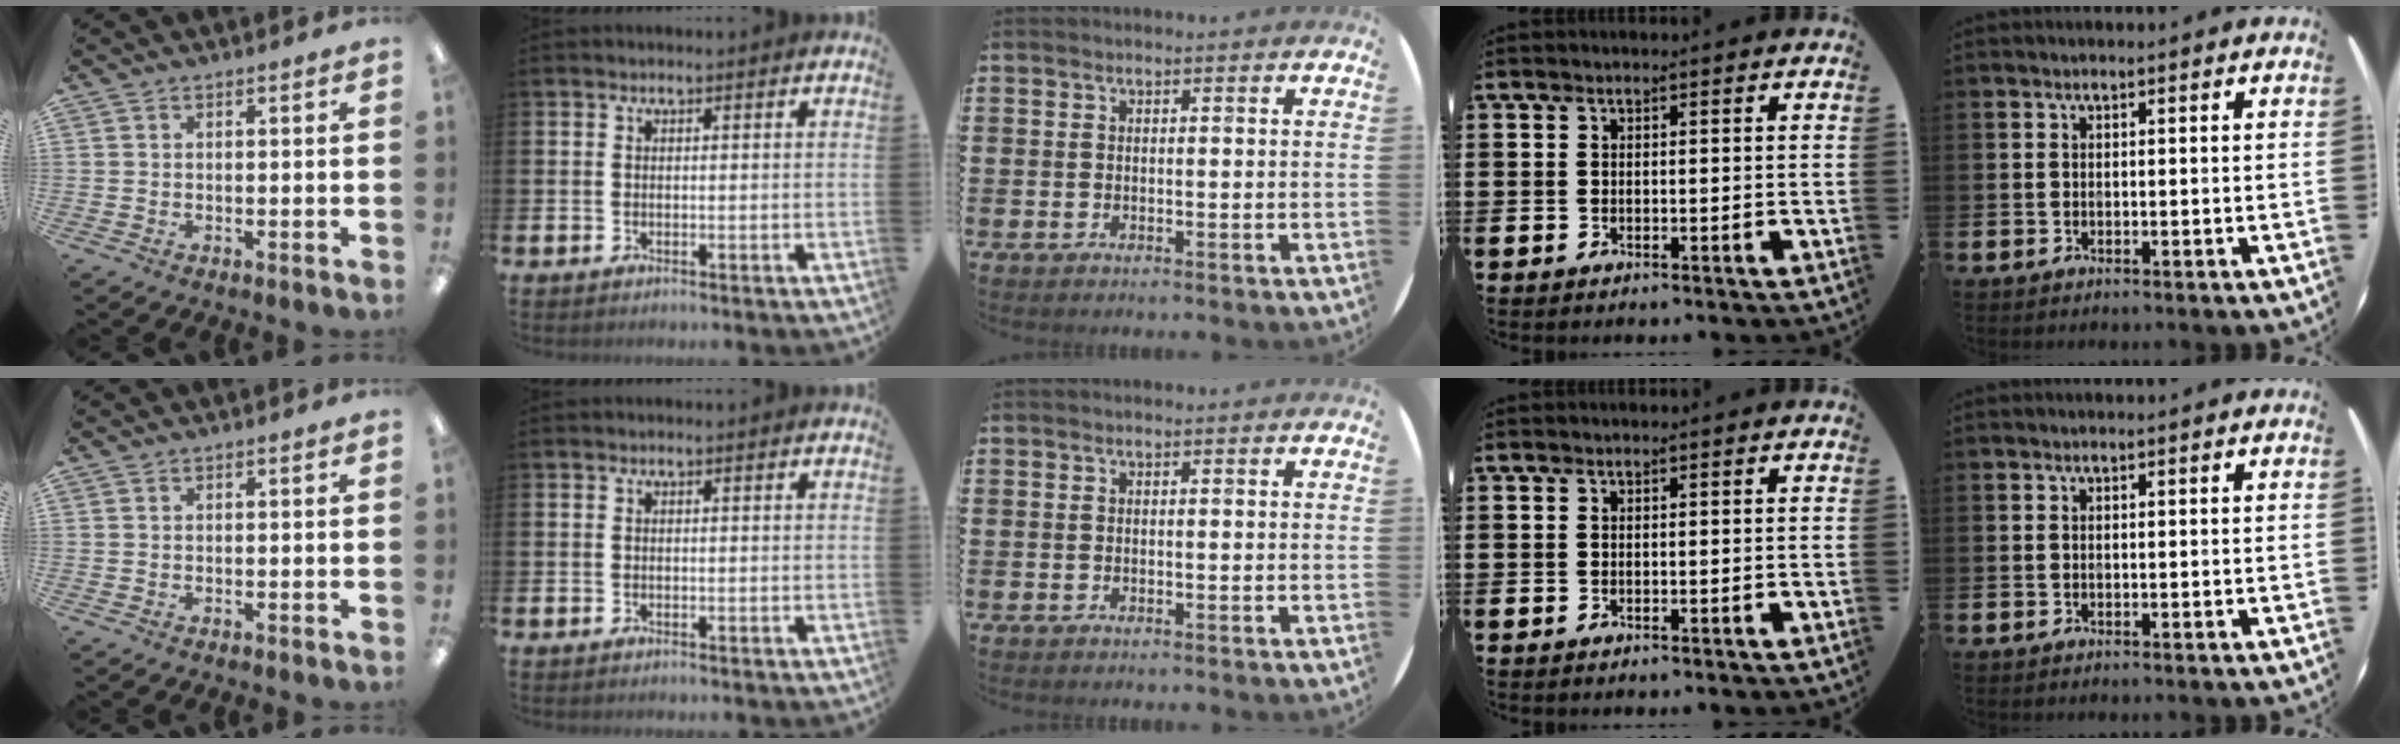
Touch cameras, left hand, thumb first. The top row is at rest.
{}